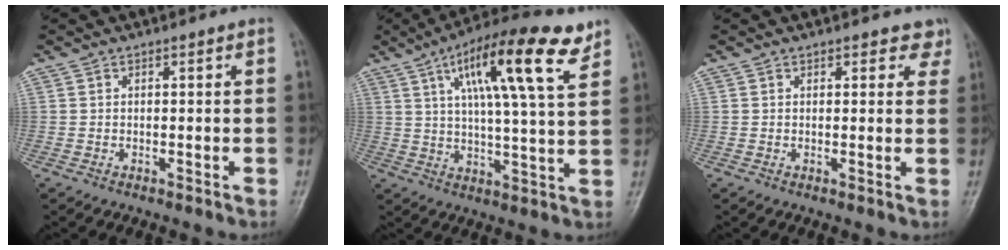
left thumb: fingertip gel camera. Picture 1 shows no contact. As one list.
[{"total": 17.9, "force": [9.0, 3.9, 15.0], "torque": [-0.225, -0.017, 0.140]}, {"total": 3.1, "force": [2.4, 1.8, 0.8], "torque": [0.025, -0.010, 0.017]}]